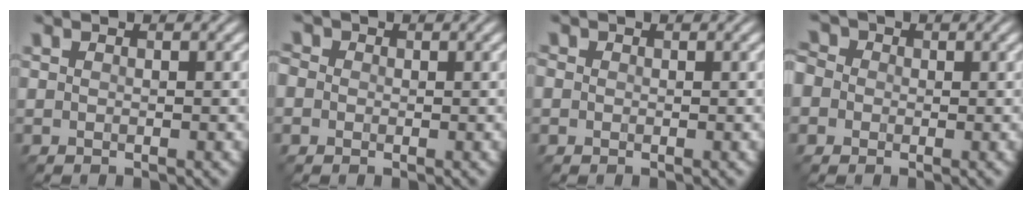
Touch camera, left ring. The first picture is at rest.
{"total": 3.4, "force": [0.8, 3.0, 1.3], "torque": [-0.022, 0.027, -0.013]}
{"total": 1.1, "force": [0.2, 1.1, 0.3], "torque": [-0.005, 0.005, -0.005]}
{"total": 5.4, "force": [0.3, 4.8, 2.4], "torque": [-0.049, 0.034, -0.032]}